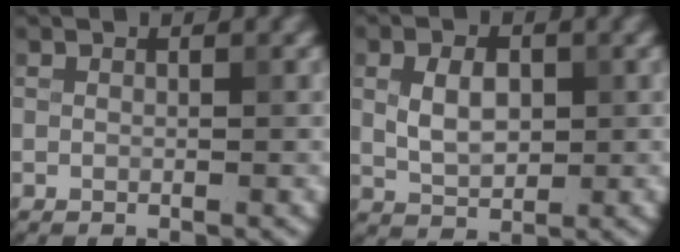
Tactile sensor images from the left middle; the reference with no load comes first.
{"total": 3.6, "force": [0.5, 2.3, 2.6], "torque": [-0.057, 0.001, 0.011]}